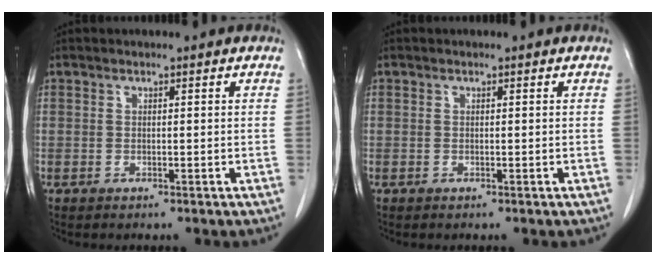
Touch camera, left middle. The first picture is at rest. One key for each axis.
{"total": 0.0}